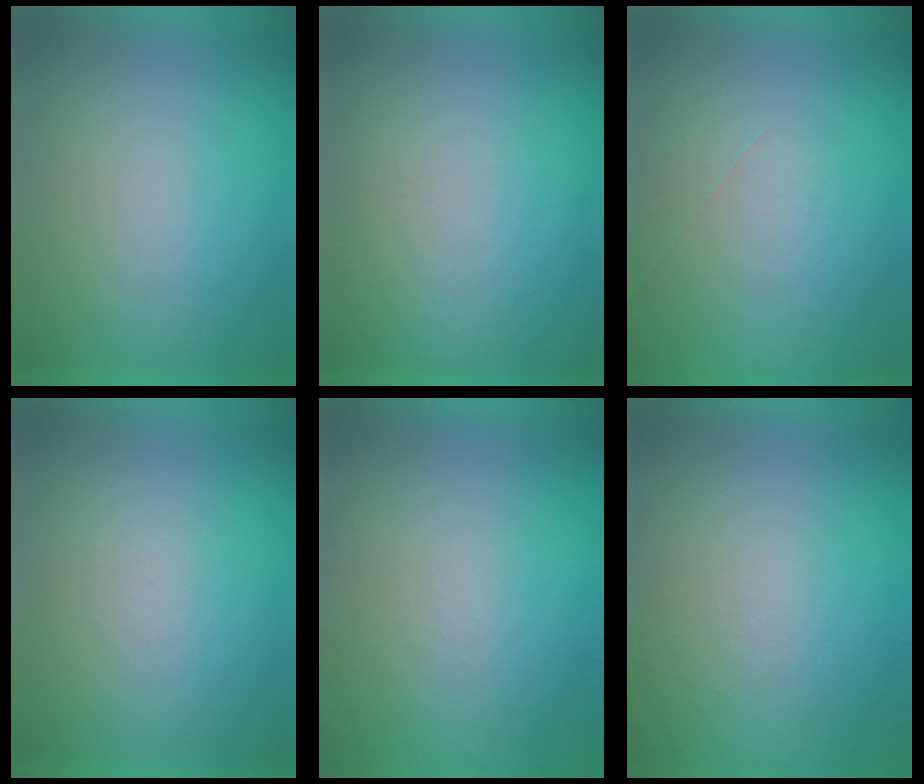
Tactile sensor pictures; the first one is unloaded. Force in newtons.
{"total": 1.0}
{"total": 1.2}
{"total": 1.4}
{"total": 8.3}
{"total": 8.4}